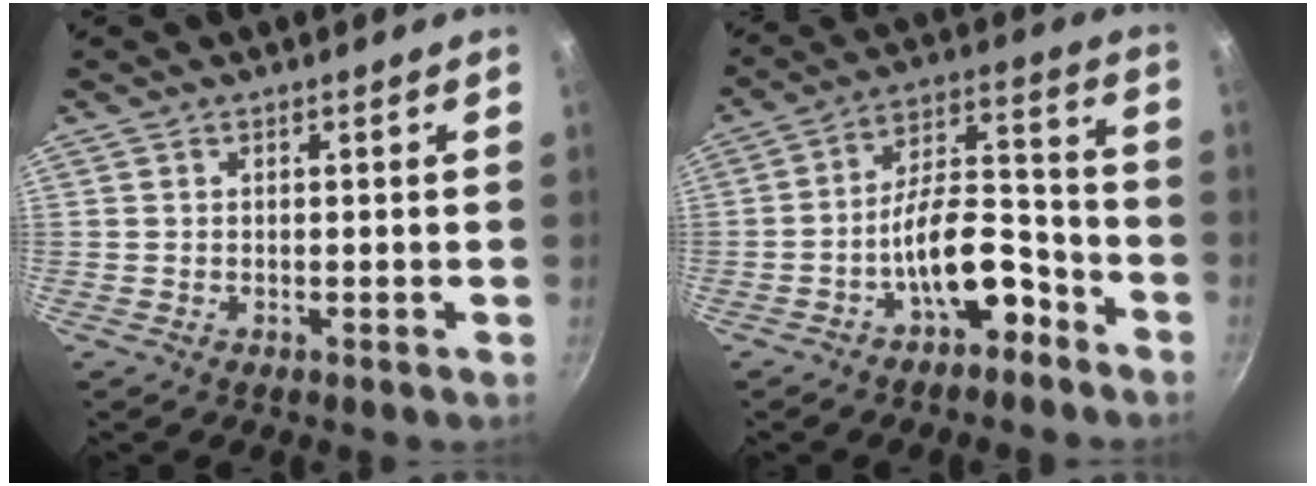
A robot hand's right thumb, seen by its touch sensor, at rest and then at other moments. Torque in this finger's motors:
{"motor_torque": [1.97, 0.98, 1.50, -1.20, 0.43]}